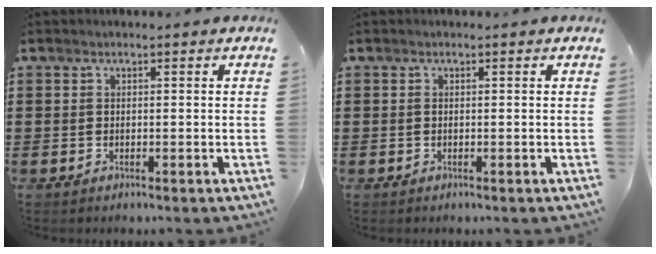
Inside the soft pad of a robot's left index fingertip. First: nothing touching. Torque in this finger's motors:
{"motor_torque": [0.06, 0.41, 0.06, 0.01]}